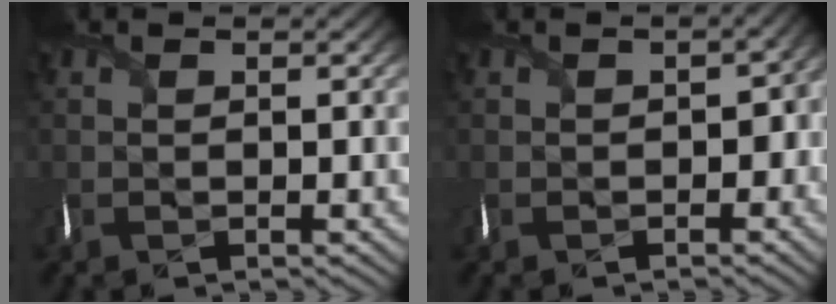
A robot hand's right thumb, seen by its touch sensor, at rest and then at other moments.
{"total": 2.9, "force": [-1.0, 2.1, 1.7], "torque": [-0.025, -0.012, -0.023]}